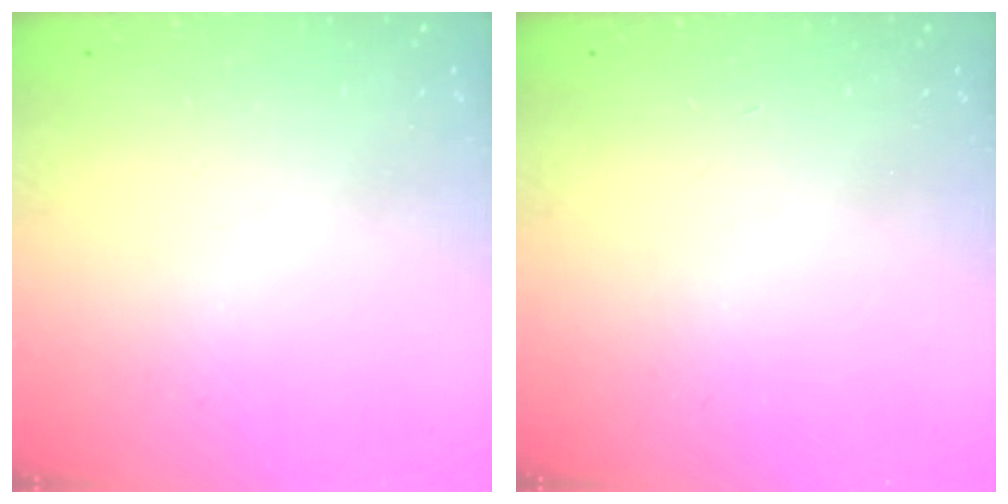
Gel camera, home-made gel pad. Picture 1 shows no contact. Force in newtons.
{"total": 0.0}